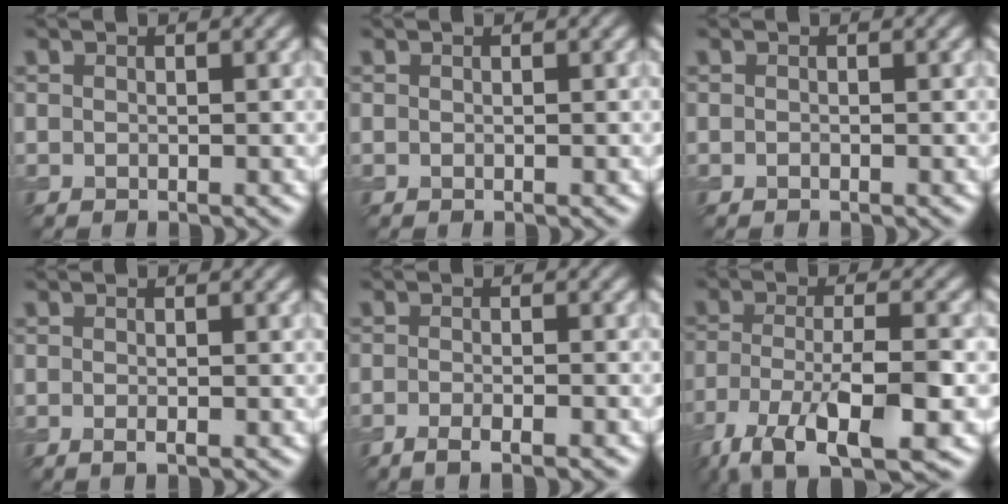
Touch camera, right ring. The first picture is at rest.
{"total": 0.0}
{"total": 0.0}
{"total": 0.8, "force": [-0.3, 0.1, 0.8], "torque": [-0.012, -0.005, -0.005]}
{"total": 2.7, "force": [-1.6, 0.6, 2.2], "torque": [-0.033, -0.003, -0.032]}
{"total": 10.0, "force": [-5.6, 3.1, 7.7], "torque": [-0.138, -0.008, -0.104]}